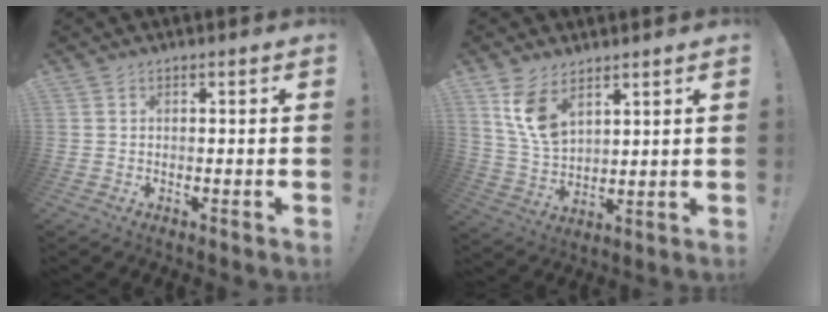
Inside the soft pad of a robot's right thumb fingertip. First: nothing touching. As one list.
[{"total": 10.0, "force": [6.1, 5.4, 5.7], "torque": [-0.107, -0.030, 0.117]}]